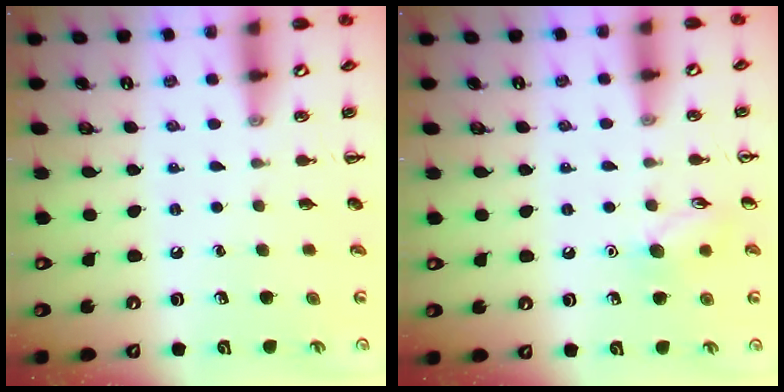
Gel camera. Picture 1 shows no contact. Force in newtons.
{"total": 7.5, "press": 7.4, "slide": 1.0}